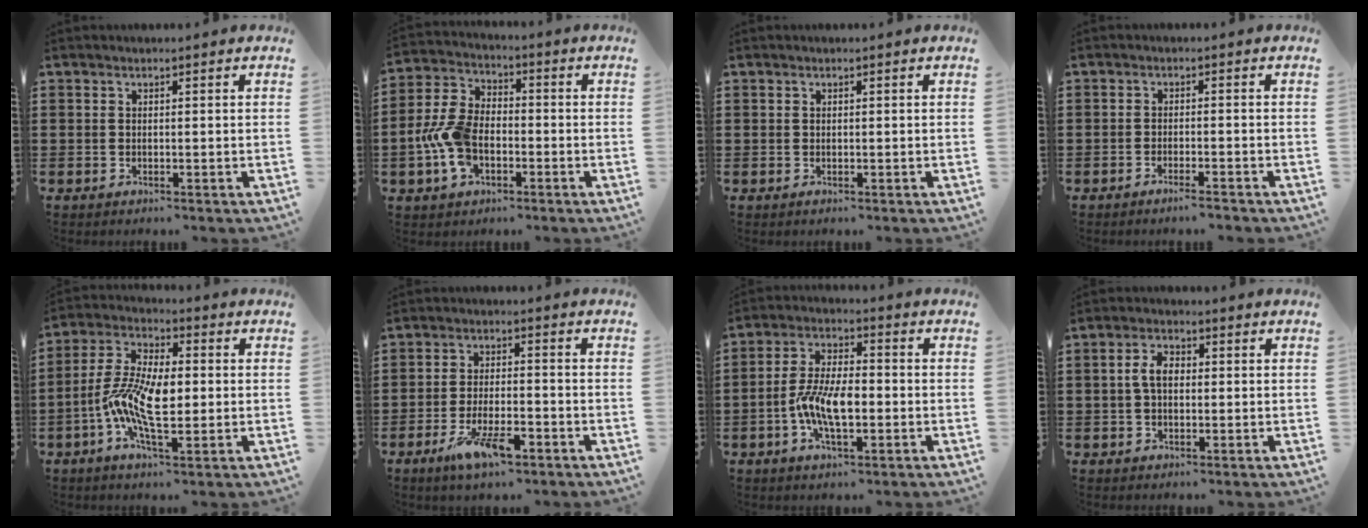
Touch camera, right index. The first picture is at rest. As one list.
[{"total": 8.6, "force": [-2.3, 5.5, 6.2], "torque": [-0.164, 0.001, -0.052]}, {"total": 0.0}, {"total": 1.8, "force": [-1.6, -0.1, 0.8], "torque": [-0.014, 0.001, -0.030]}, {"total": 10.5, "force": [-1.8, 4.5, 9.4], "torque": [-0.216, -0.007, -0.040]}, {"total": 7.1, "force": [-4.2, 2.4, 5.3], "torque": [-0.100, 0.004, -0.073]}, {"total": 8.7, "force": [-2.2, 3.7, 7.6], "torque": [-0.169, -0.004, -0.047]}, {"total": 3.9, "force": [0.1, 2.2, 3.2], "torque": [-0.070, 0.008, -0.003]}]